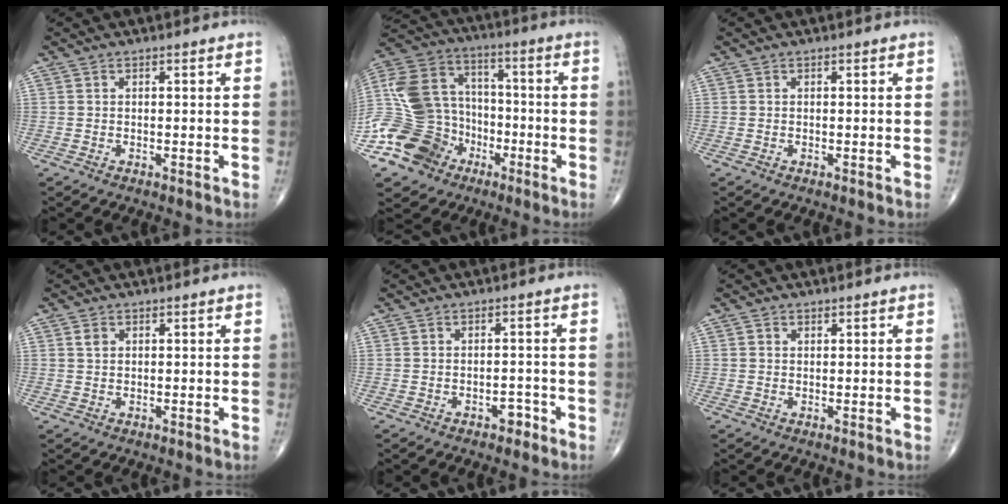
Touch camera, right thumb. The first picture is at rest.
{"total": 20.1, "force": [-7.4, 16.4, 9.0], "torque": [-0.164, 0.070, -0.129]}
{"total": 0.0}
{"total": 1.6, "force": [0.6, 1.2, 0.9], "torque": [-0.010, -0.002, 0.011]}
{"total": 2.2, "force": [-1.4, 1.3, 1.1], "torque": [-0.006, 0.010, -0.020]}
{"total": 1.0, "force": [0.4, 0.9, 0.2], "torque": [0.003, -0.002, 0.005]}